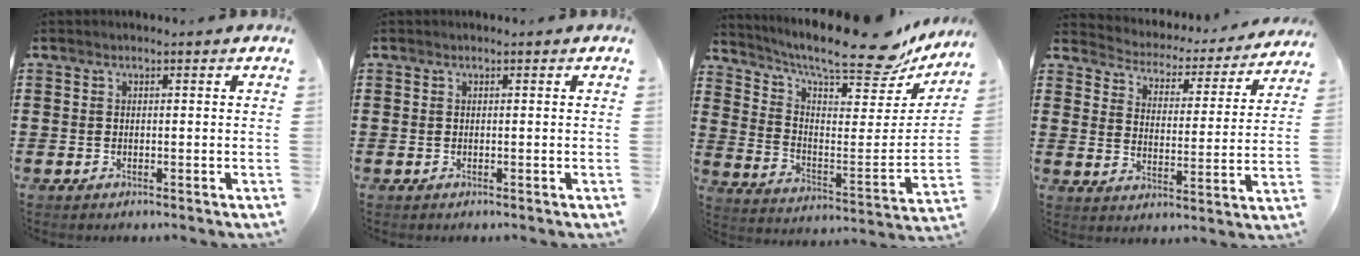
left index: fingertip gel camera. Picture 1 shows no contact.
{"total": 0.0}
{"total": 10.7, "force": [9.2, 1.0, 5.5], "torque": [-0.112, -0.077, 0.146]}
{"total": 3.1, "force": [3.0, 0.7, -0.2], "torque": [-0.019, -0.028, 0.042]}